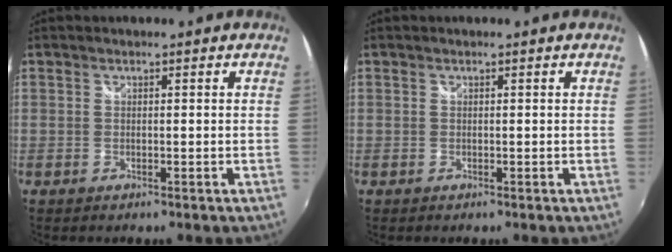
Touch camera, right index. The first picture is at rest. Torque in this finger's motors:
{"motor_torque": [0.00, 0.00, 0.00, 0.00]}